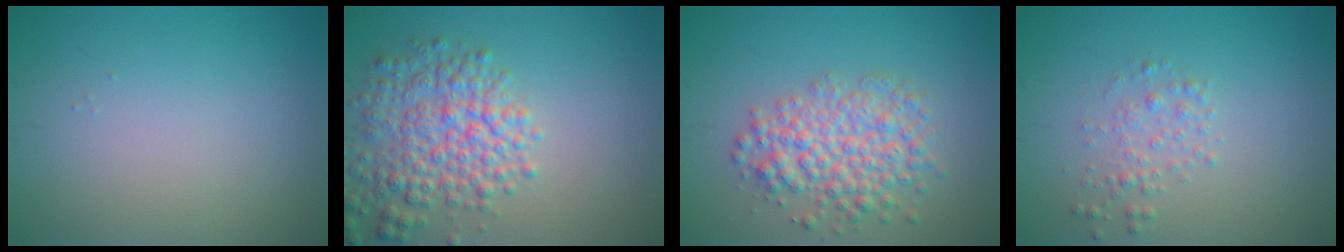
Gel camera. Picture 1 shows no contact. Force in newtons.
{"total": 5.8, "press": 5.8, "slide": 0.3}
{"total": 5.1, "press": 5.1, "slide": 0.2}
{"total": 1.6, "press": 1.6, "slide": 0.0}